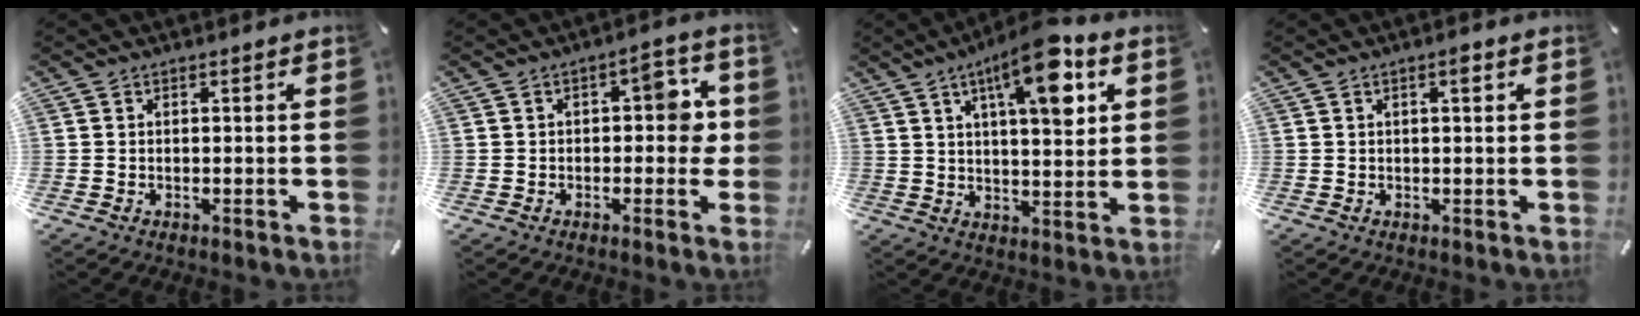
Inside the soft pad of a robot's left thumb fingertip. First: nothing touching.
{"total": 7.4, "force": [0.6, 4.1, 6.2], "torque": [-0.066, 0.001, -0.001]}
{"total": 15.1, "force": [7.2, 5.1, 12.2], "torque": [-0.185, -0.028, 0.112]}
{"total": 2.3, "force": [0.8, 0.7, 2.0], "torque": [-0.032, 0.003, 0.010]}